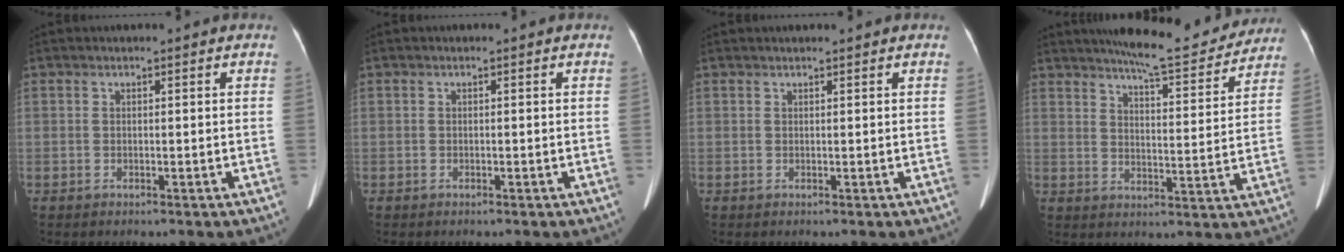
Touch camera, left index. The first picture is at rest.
{"total": 0.0}
{"total": 1.3, "force": [1.2, 0.2, 0.5], "torque": [-0.006, 0.019, 0.020]}
{"total": 13.9, "force": [12.8, 1.9, 5.1], "torque": [-0.070, -0.012, 0.168]}